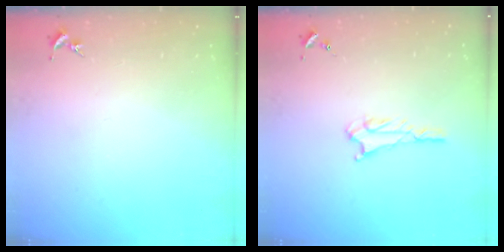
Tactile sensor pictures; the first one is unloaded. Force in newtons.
{"total": 1.6, "press": 1.6, "slide": 0.1}